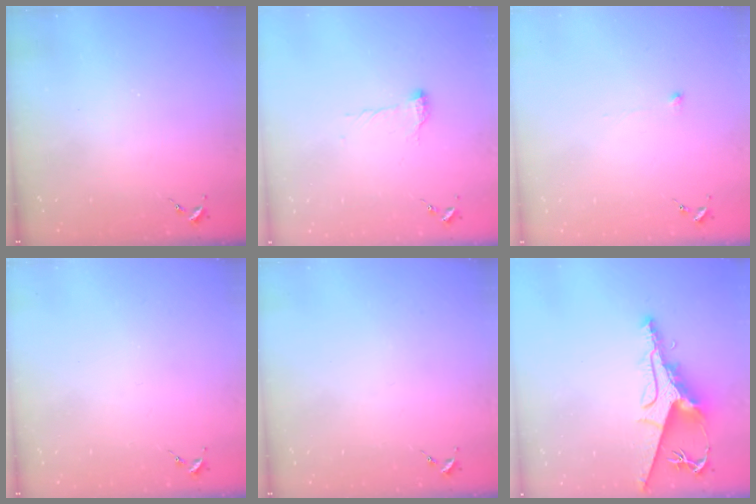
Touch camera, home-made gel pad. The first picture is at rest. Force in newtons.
{"total": 7.1, "press": 7.1, "slide": 0.8}
{"total": 5.5, "press": 5.5, "slide": 0.3}
{"total": 0.0}
{"total": 0.0}
{"total": 10.1, "press": 10.0, "slide": 1.3}